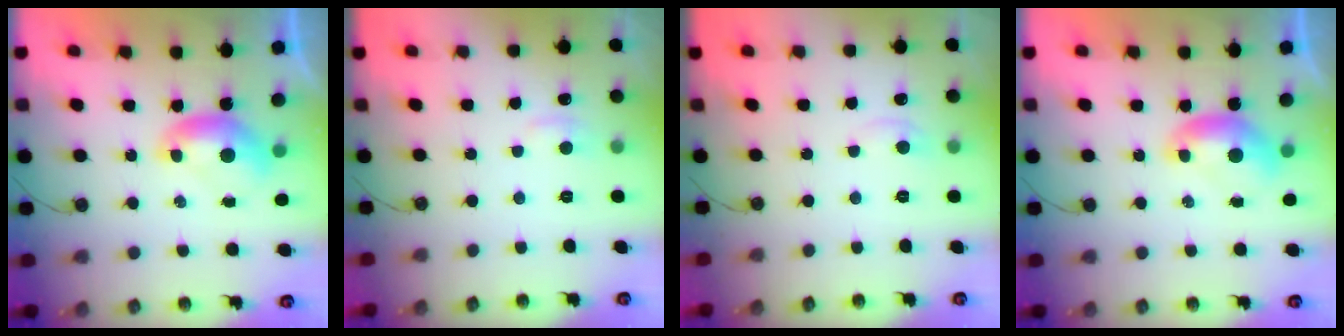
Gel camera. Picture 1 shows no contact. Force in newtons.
{"total": 2.0, "press": 1.9, "slide": 0.6}
{"total": 1.3, "press": 1.3, "slide": 0.4}
{"total": 0.0}